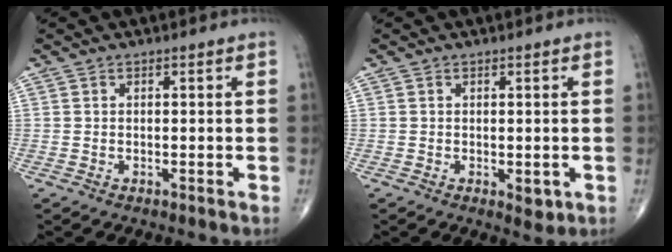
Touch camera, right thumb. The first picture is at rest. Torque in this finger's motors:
{"motor_torque": [0.66, 0.49, 0.27, -0.51, 0.11]}